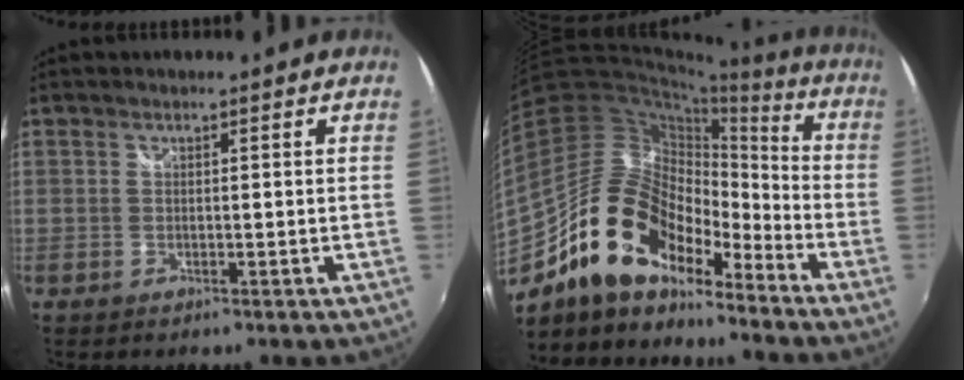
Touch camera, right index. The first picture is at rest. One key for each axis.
{"total": 18.4, "fx": -12.9, "fy": 9.4, "fz": 9.1, "tx": -0.177, "ty": 0.007, "tz": -0.228}